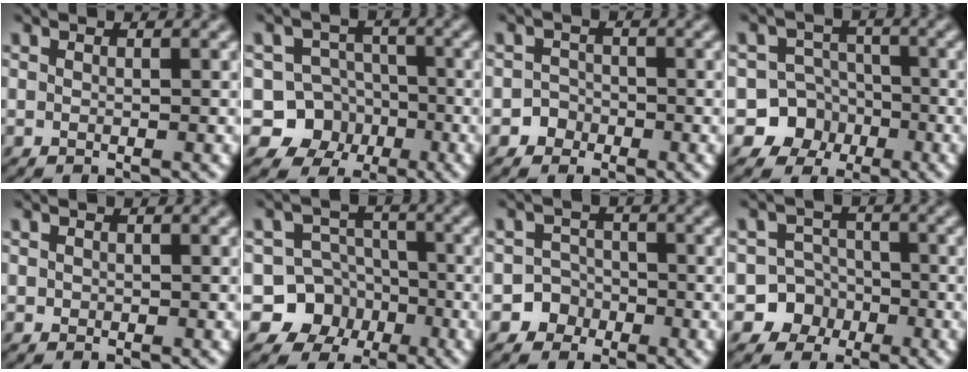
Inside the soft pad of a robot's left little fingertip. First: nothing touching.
{"total": 7.3, "force": [-2.8, 6.7, 1.2], "torque": [-0.003, 0.006, -0.073]}
{"total": 1.9, "force": [-1.0, 1.6, -0.1], "torque": [0.023, 0.008, -0.024]}
{"total": 7.8, "force": [-3.3, 7.0, 0.6], "torque": [0.005, -0.004, -0.077]}
{"total": 0.0}
{"total": 8.8, "force": [-3.8, 7.9, 1.0], "torque": [-0.005, 0.001, -0.085]}
{"total": 4.0, "force": [-2.1, 3.4, -0.1], "torque": [0.042, 0.001, -0.048]}
{"total": 6.6, "force": [-2.9, 5.9, 0.4], "torque": [0.018, -0.002, -0.070]}